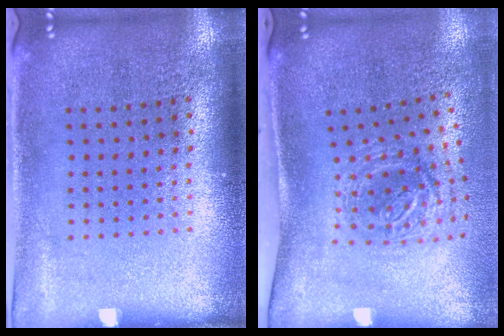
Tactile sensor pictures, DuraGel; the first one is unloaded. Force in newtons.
{"total": 1.3, "press": 1.1, "slide": 0.7}